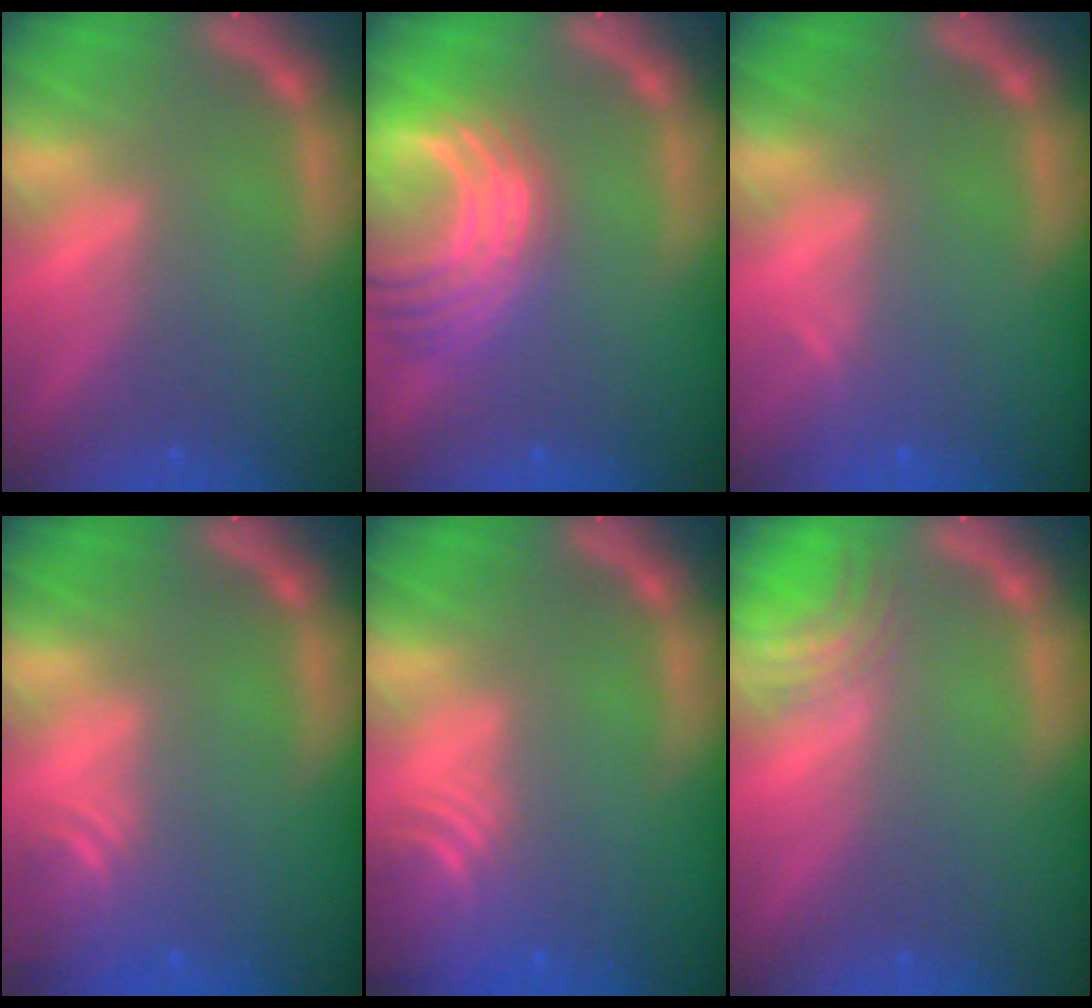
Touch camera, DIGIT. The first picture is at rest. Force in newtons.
{"total": 9.5}
{"total": 0.9}
{"total": 3.0}
{"total": 5.1}
{"total": 3.0}